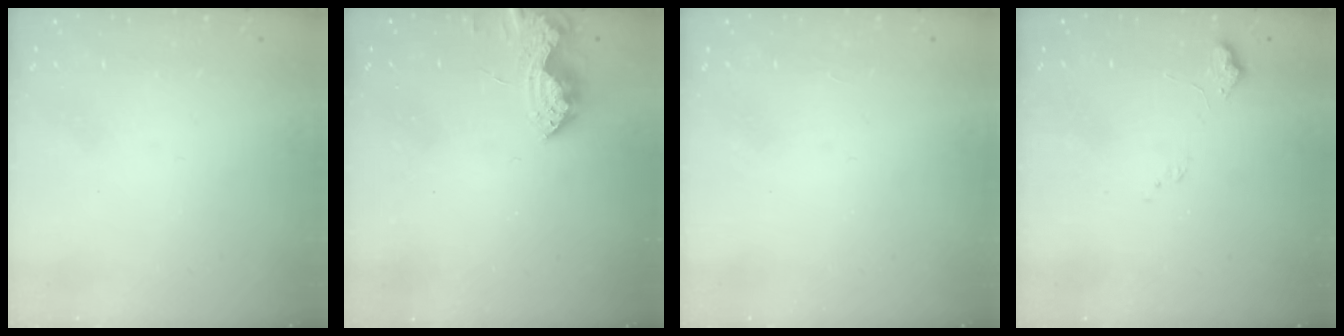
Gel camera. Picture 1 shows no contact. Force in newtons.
{"total": 7.5, "press": 7.4, "slide": 0.8}
{"total": 1.2, "press": 1.2, "slide": 0.1}
{"total": 7.8, "press": 7.7, "slide": 1.0}